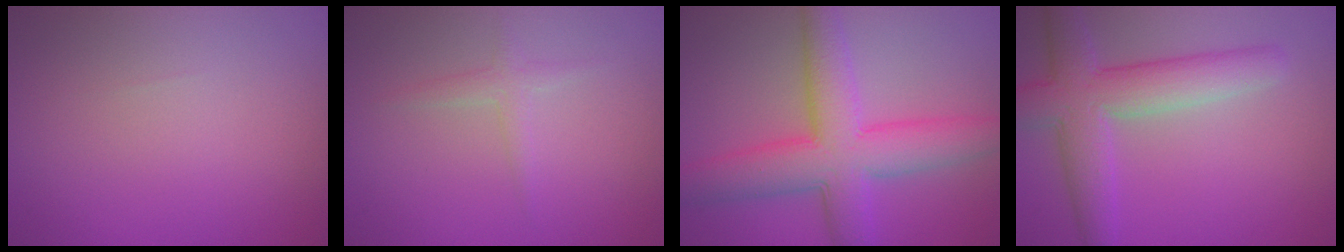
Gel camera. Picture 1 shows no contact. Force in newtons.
{"total": 1.3, "press": 1.3, "slide": 0.0}
{"total": 8.1, "press": 8.1, "slide": 0.3}
{"total": 6.5, "press": 6.5, "slide": 0.3}